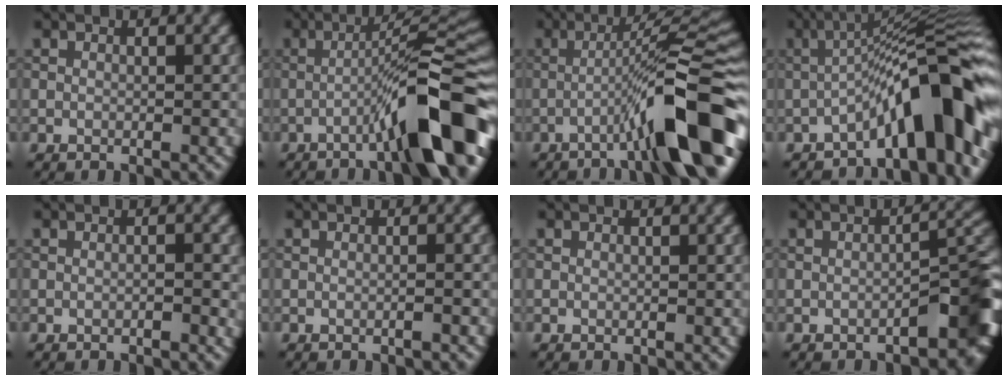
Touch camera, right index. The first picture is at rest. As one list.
[{"total": 11.5, "force": [-4.5, 1.8, 10.4], "torque": [-0.133, 0.022, -0.074]}, {"total": 11.7, "force": [-4.4, 1.7, 10.8], "torque": [-0.139, 0.027, -0.073]}, {"total": 10.6, "force": [-4.2, 2.5, 9.4], "torque": [-0.117, 0.024, -0.075]}, {"total": 1.0, "force": [-0.4, 0.3, 0.9], "torque": [-0.013, 0.001, -0.005]}, {"total": 0.6, "force": [-0.3, 0.0, 0.5], "torque": [-0.007, 0.003, -0.010]}, {"total": 0.0}, {"total": 4.8, "force": [-2.6, 1.3, 3.8], "torque": [-0.036, 0.017, -0.037]}]